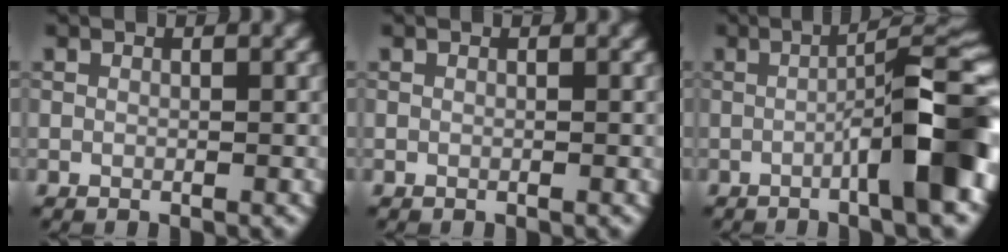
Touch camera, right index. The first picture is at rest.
{"total": 0.0}
{"total": 9.5, "force": [-2.3, 1.5, 9.1], "torque": [-0.118, 0.015, -0.042]}